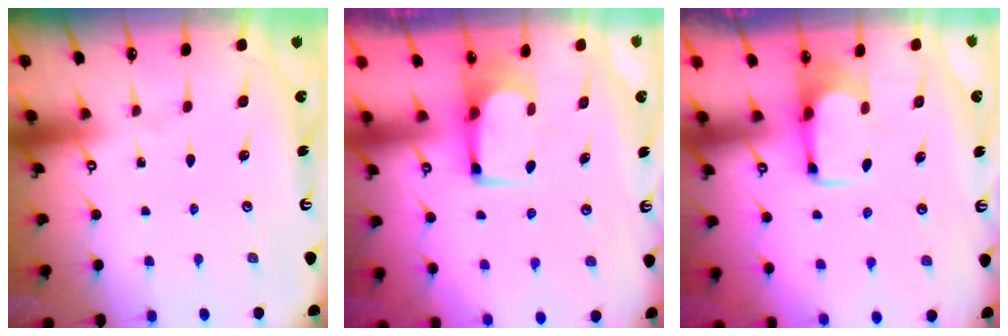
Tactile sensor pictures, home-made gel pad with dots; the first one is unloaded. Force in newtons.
{"total": 2.1, "press": 2.1, "slide": 0.1}
{"total": 1.7, "press": 1.6, "slide": 0.7}